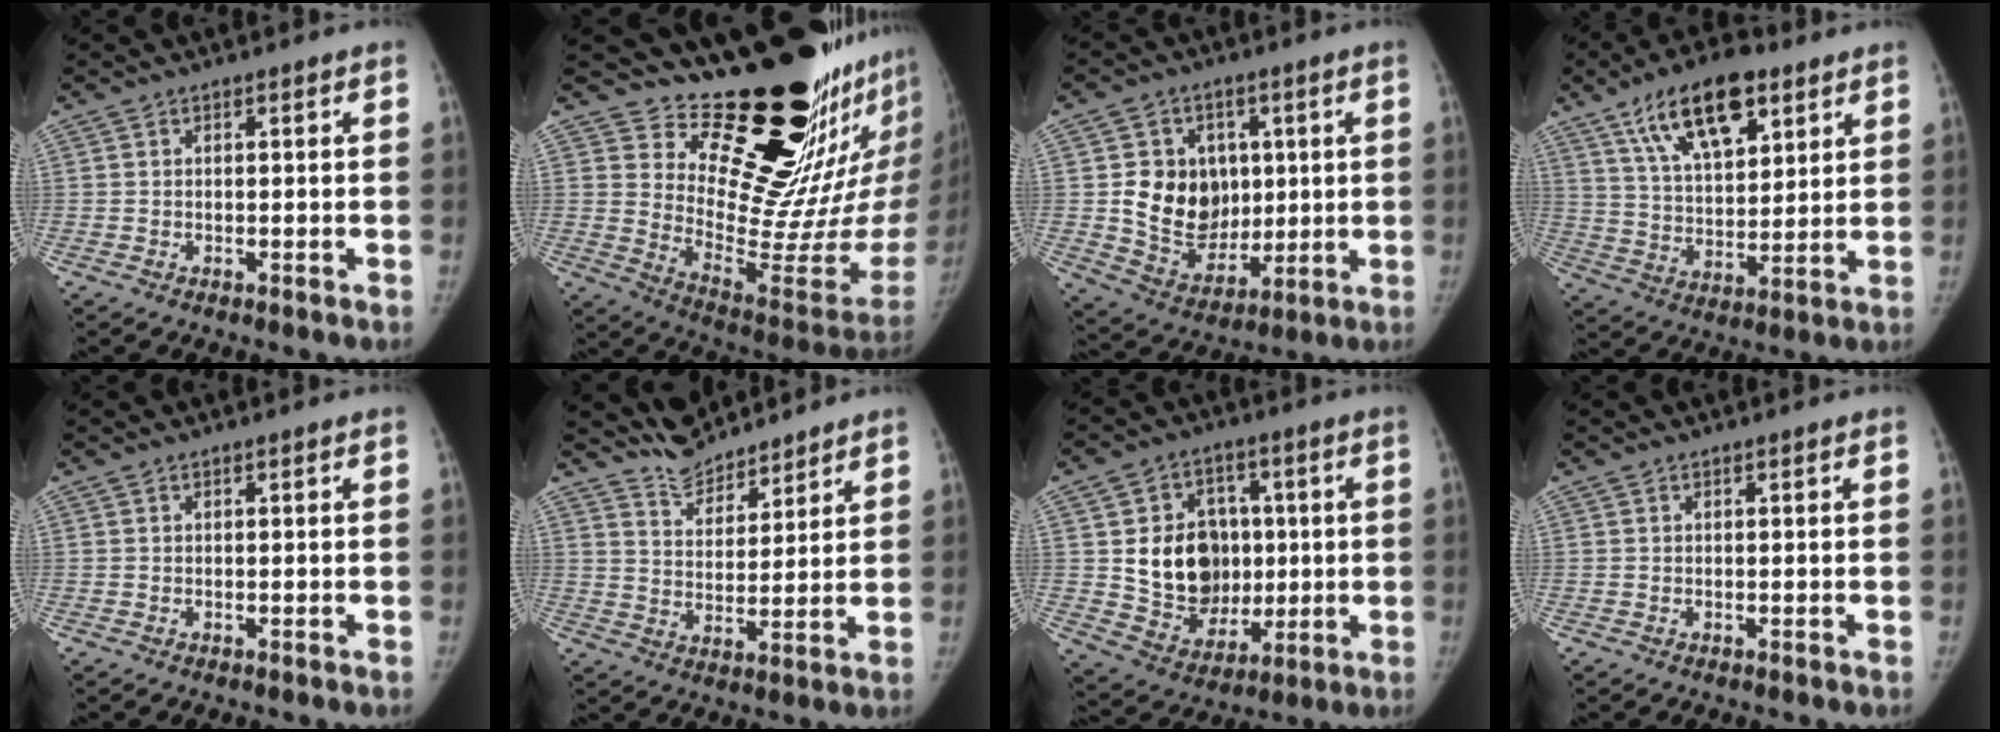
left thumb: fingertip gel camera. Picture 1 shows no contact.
{"total": 23.4, "force": [16.9, 7.0, 14.6], "torque": [-0.155, -0.158, 0.260]}
{"total": 13.7, "force": [1.9, 11.4, 7.4], "torque": [-0.075, -0.013, 0.052]}
{"total": 17.3, "force": [9.5, 8.0, 12.0], "torque": [-0.163, -0.032, 0.168]}
{"total": 0.0}
{"total": 7.7, "force": [7.3, 2.2, 0.4], "torque": [0.010, -0.047, 0.142]}
{"total": 15.7, "force": [1.2, 12.8, 9.0], "torque": [-0.096, -0.004, 0.040]}
{"total": 0.0}